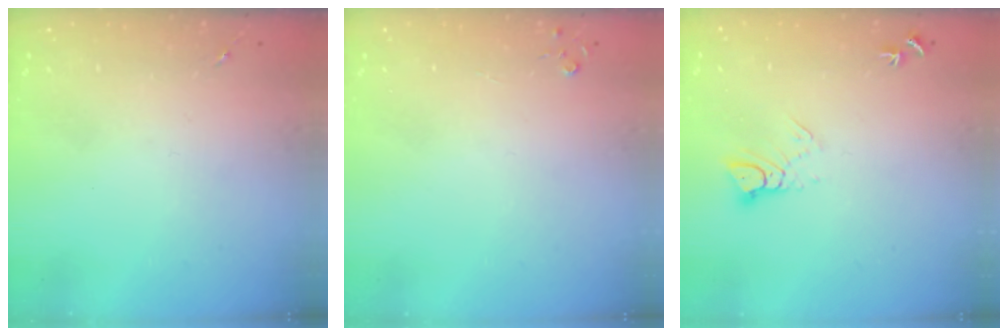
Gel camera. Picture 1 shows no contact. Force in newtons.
{"total": 2.7, "press": 2.7, "slide": 0.3}
{"total": 4.9, "press": 4.8, "slide": 0.3}